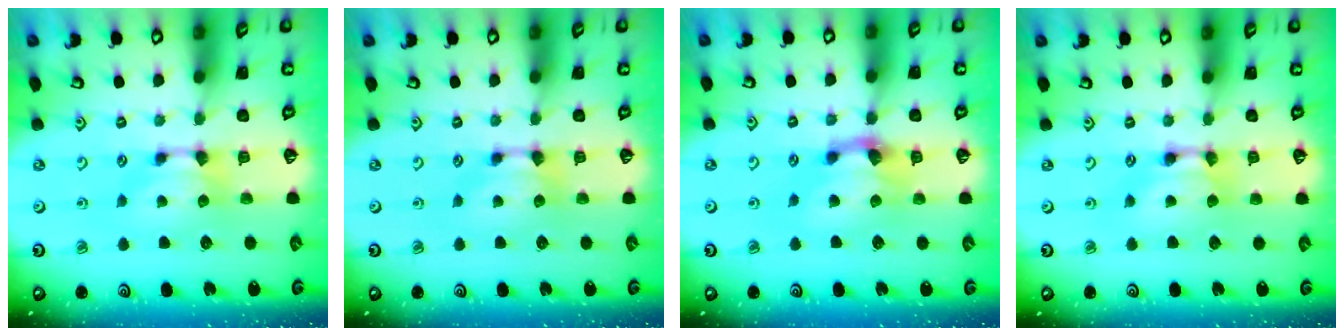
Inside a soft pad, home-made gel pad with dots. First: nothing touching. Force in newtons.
{"total": 0.0}
{"total": 2.3, "press": 1.4, "slide": 1.8}
{"total": 2.0, "press": 2.0, "slide": 0.1}